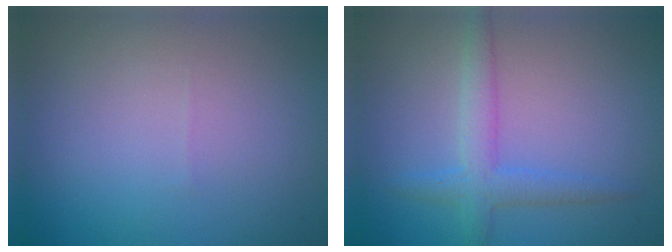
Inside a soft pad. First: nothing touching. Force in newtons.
{"total": 2.9, "press": 2.9, "slide": 0.1}